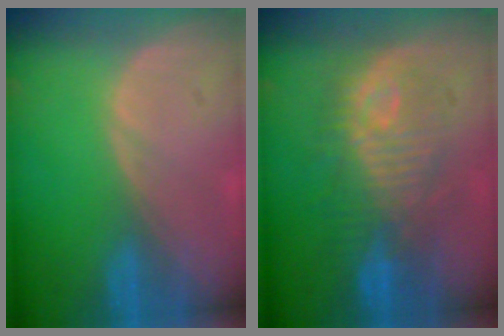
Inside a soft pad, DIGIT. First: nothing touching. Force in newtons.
{"total": 9.7, "press": 9.7, "slide": 0.7}